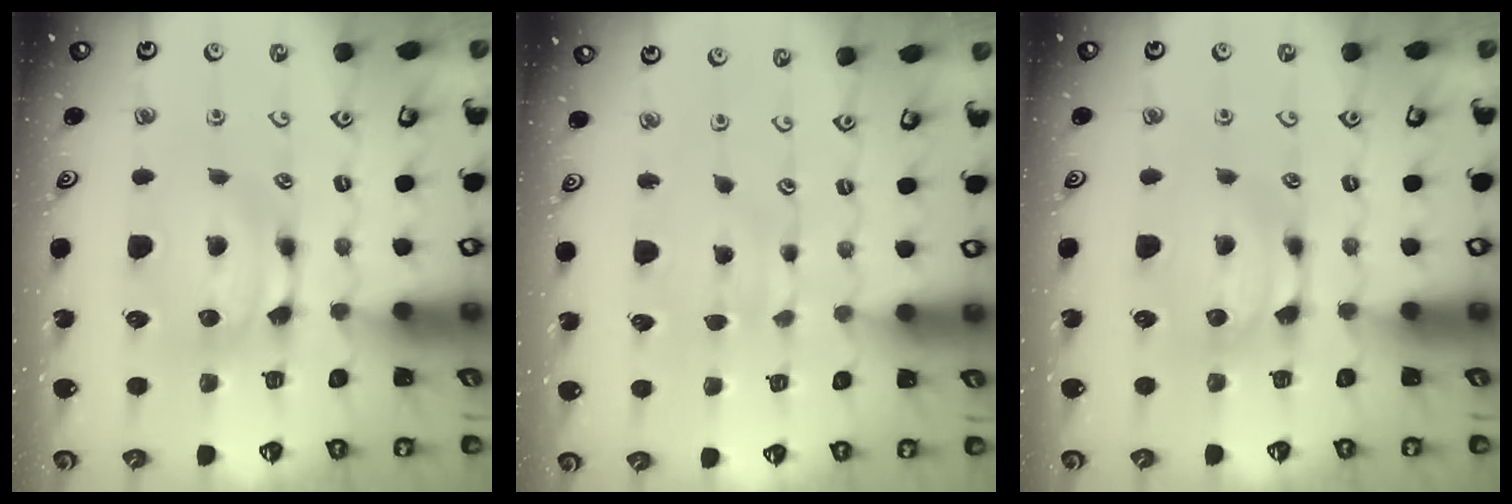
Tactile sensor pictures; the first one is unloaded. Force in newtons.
{"total": 3.3, "press": 3.2, "slide": 0.5}
{"total": 0.5, "press": 0.2, "slide": 0.5}